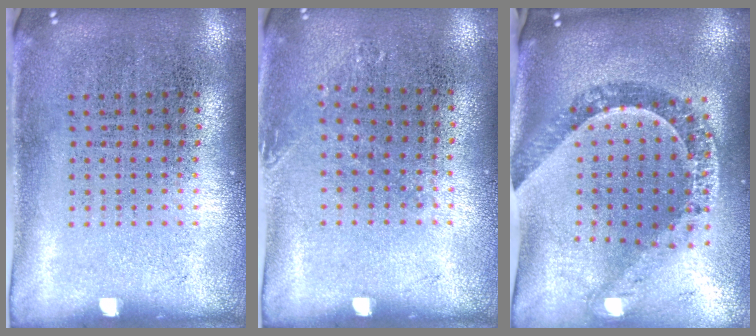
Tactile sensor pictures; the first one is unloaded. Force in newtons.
{"total": 0.8, "press": 0.8, "slide": 0.1}
{"total": 1.4, "press": 1.3, "slide": 0.6}